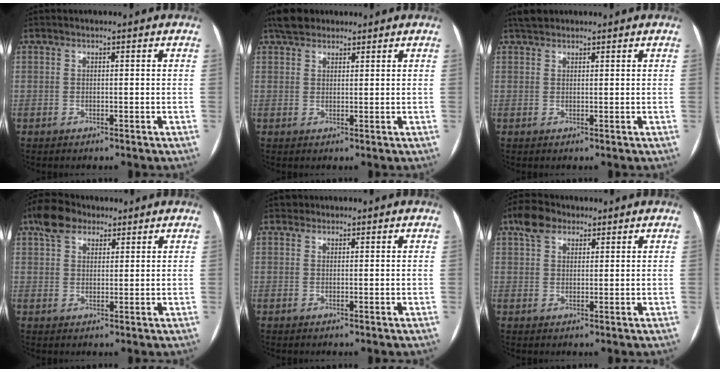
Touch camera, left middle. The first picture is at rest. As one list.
[{"total": 4.0, "force": [3.3, 2.0, 1.3], "torque": [-0.027, 0.020, 0.059]}, {"total": 2.2, "force": [1.9, 0.8, 0.5], "torque": [-0.011, 0.016, 0.033]}, {"total": 5.9, "force": [4.0, 3.5, 2.7], "torque": [-0.056, 0.028, 0.075]}, {"total": 0.8, "force": [0.6, 0.5, -0.2], "torque": [0.005, 0.001, 0.007]}, {"total": 4.7, "force": [3.0, 2.8, 2.2], "torque": [-0.047, 0.023, 0.058]}]